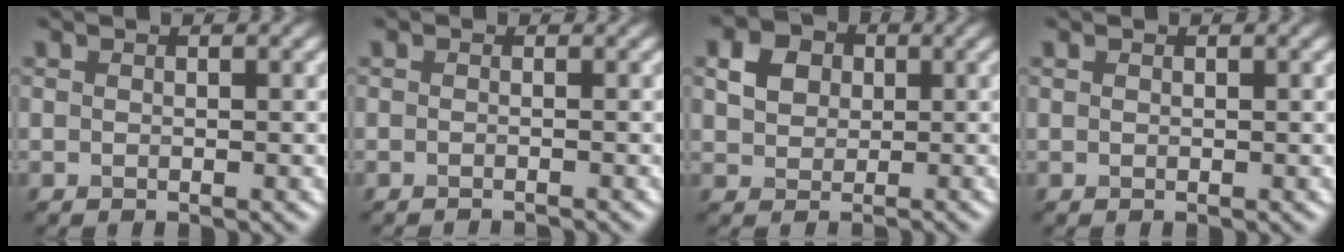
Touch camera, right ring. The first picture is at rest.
{"total": 1.2, "force": [-0.6, 0.8, 0.7], "torque": [0.010, 0.003, -0.022]}
{"total": 1.9, "force": [0.4, 1.8, 0.5], "torque": [-0.022, 0.012, 0.026]}
{"total": 0.0}